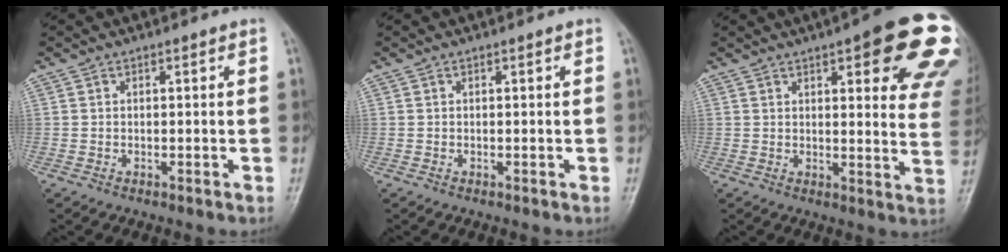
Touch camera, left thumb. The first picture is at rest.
{"total": 0.0}
{"total": 21.0, "force": [10.5, 6.1, 17.1], "torque": [-0.168, -0.025, 0.116]}